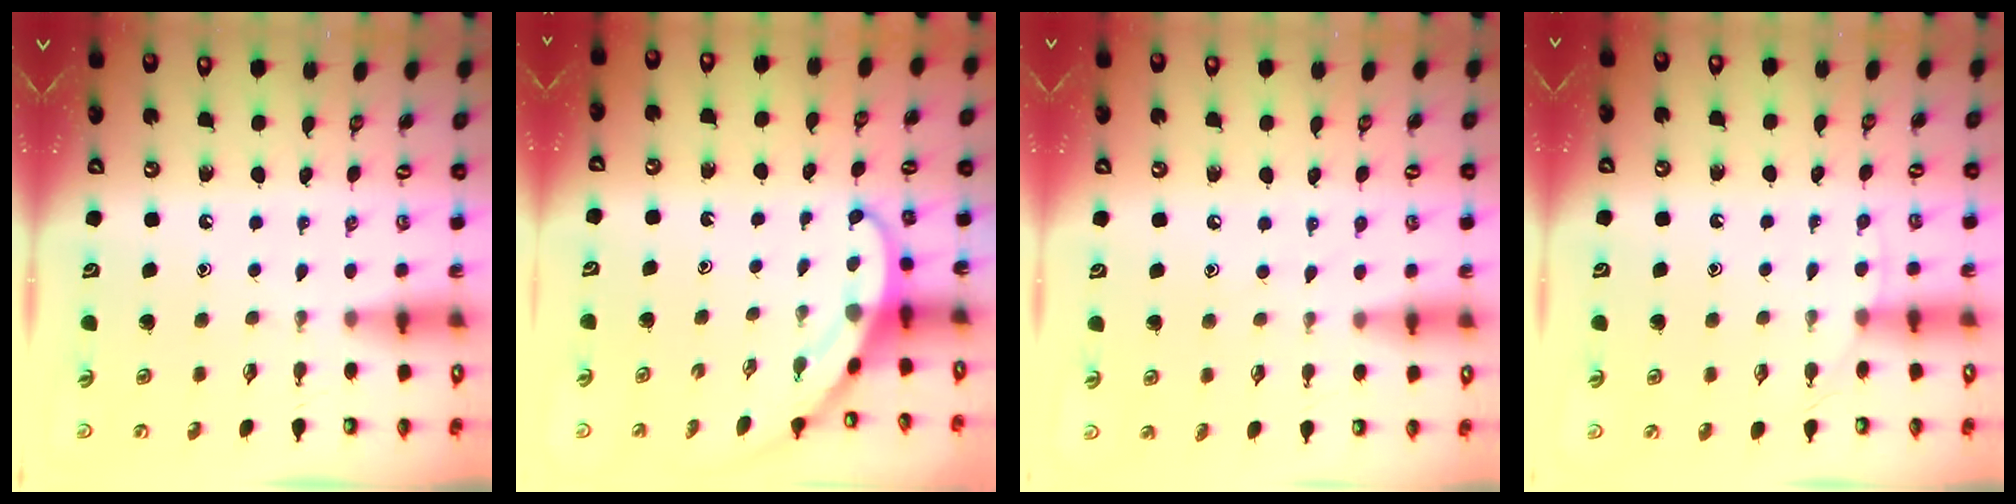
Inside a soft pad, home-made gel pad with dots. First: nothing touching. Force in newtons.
{"total": 4.1, "press": 4.1, "slide": 0.3}
{"total": 5.2, "press": 5.2, "slide": 0.4}
{"total": 3.5, "press": 3.5, "slide": 0.4}